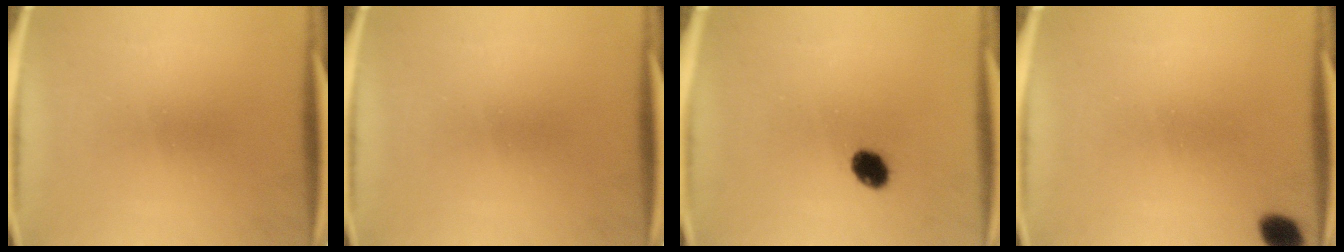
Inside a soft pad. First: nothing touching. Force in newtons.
{"total": 0.0}
{"total": 4.8}
{"total": 3.8}